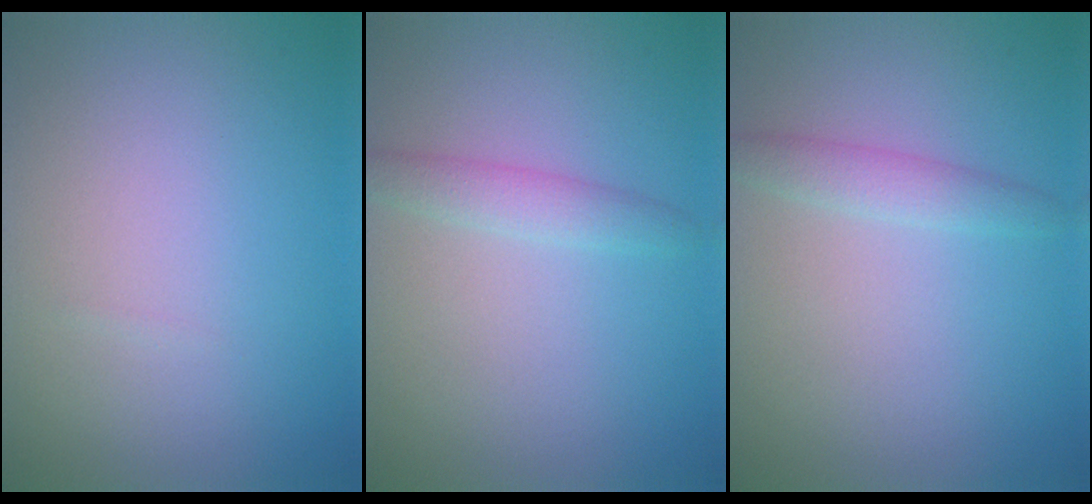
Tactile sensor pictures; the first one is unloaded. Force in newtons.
{"total": 1.9, "press": 1.9, "slide": 0.1}
{"total": 1.9, "press": 1.9, "slide": 0.1}